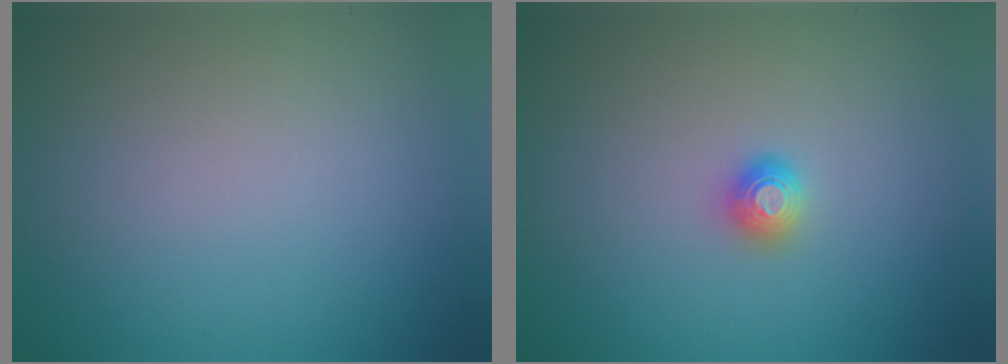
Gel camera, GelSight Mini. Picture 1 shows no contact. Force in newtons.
{"total": 1.2, "press": 1.2, "slide": 0.1}